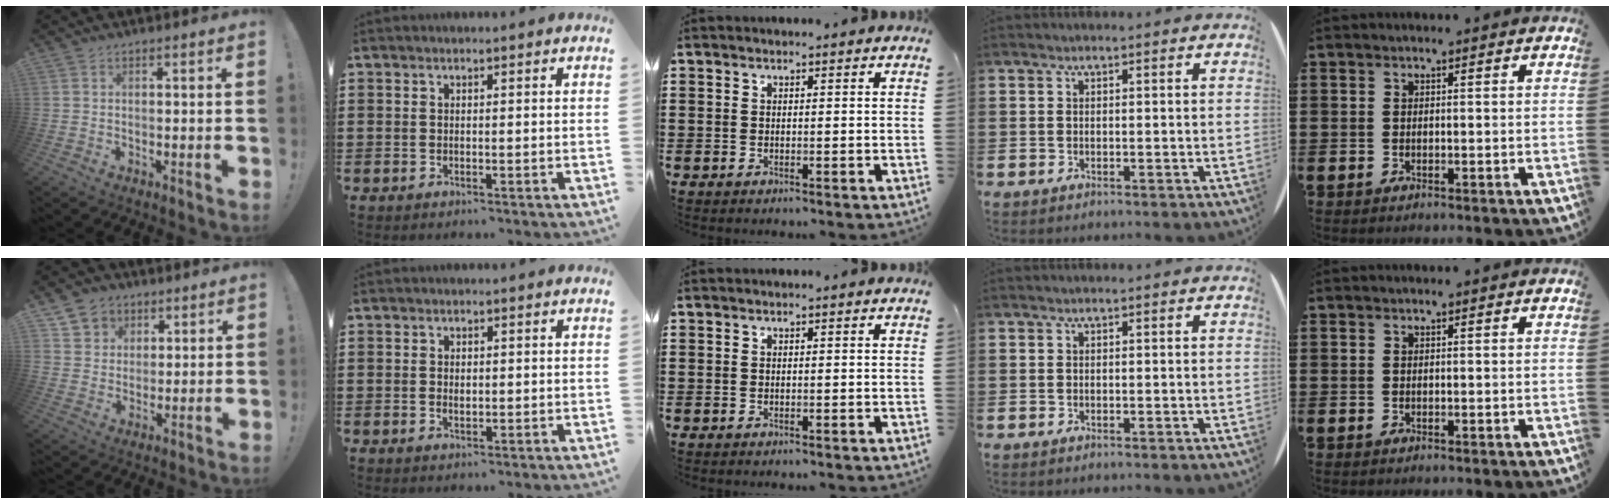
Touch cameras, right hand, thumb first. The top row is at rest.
{"thumb": {"total": 6.6, "force": [2.7, 6.0, 0.8], "torque": [-0.011, -0.023, 0.055]}, "index": {"total": 1.3, "force": [0.0, 0.7, 1.1], "torque": [-0.021, 0.004, -0.001]}}